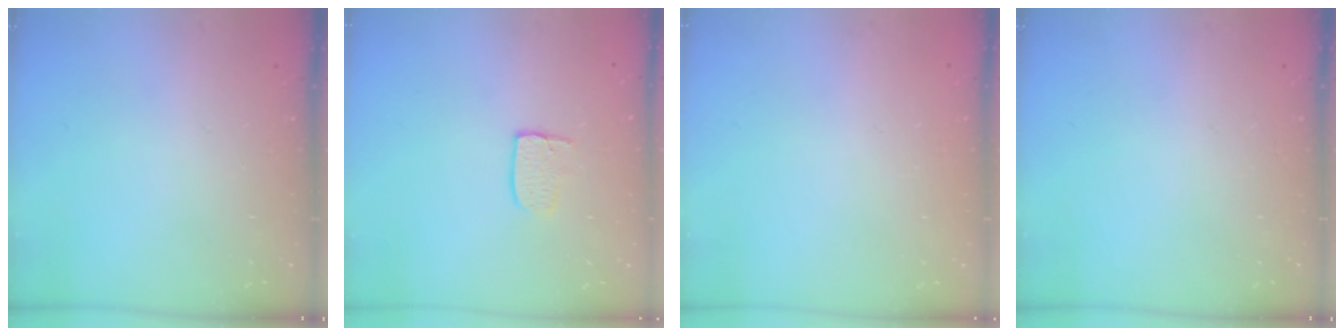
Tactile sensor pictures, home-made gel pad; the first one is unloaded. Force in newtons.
{"total": 4.9, "press": 4.9, "slide": 0.3}
{"total": 0.0}
{"total": 0.0}